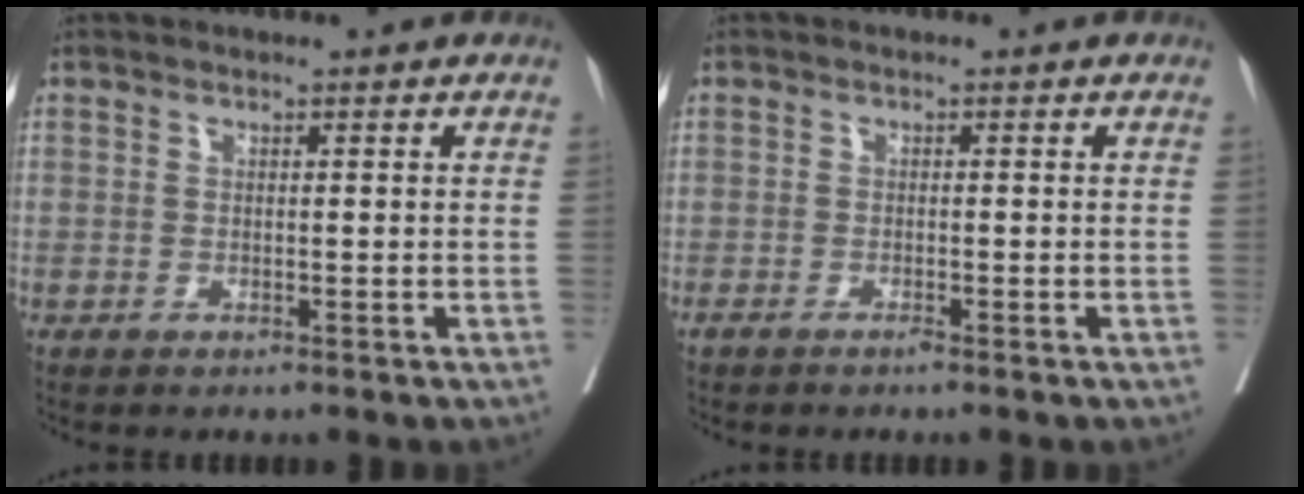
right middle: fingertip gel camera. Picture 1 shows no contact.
{"total": 0.8, "force": [-0.7, -0.1, 0.5], "torque": [-0.010, 0.000, -0.010]}